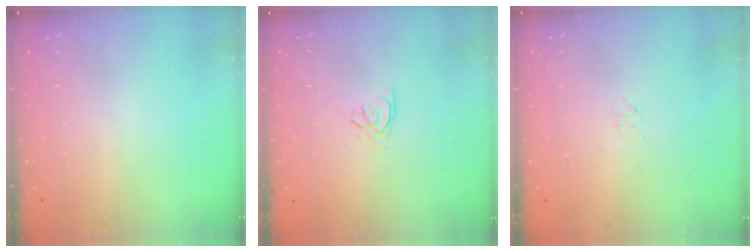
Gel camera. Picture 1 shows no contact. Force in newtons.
{"total": 1.2, "press": 1.1, "slide": 0.4}
{"total": 2.3, "press": 2.2, "slide": 0.6}